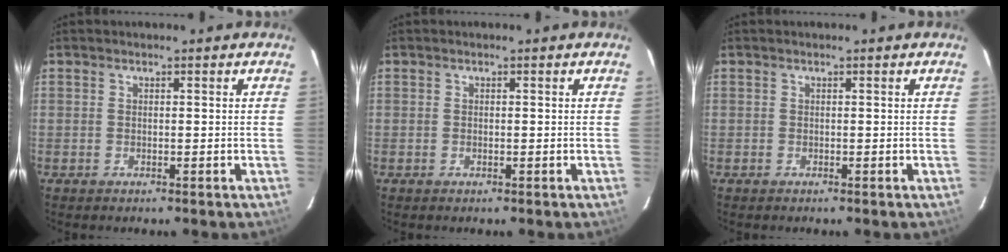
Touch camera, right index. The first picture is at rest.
{"total": 0.0}
{"total": 0.0}